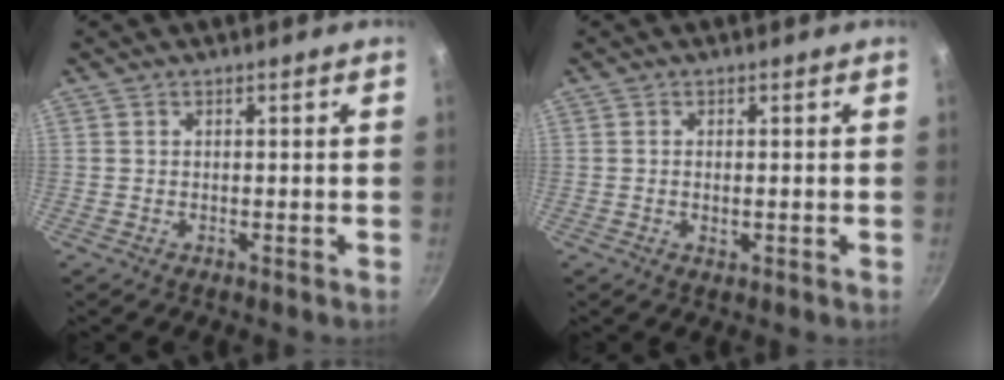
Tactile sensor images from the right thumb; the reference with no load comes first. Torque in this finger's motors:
{"motor_torque": [-0.45, -0.11, -0.34, 0.16, 0.00]}